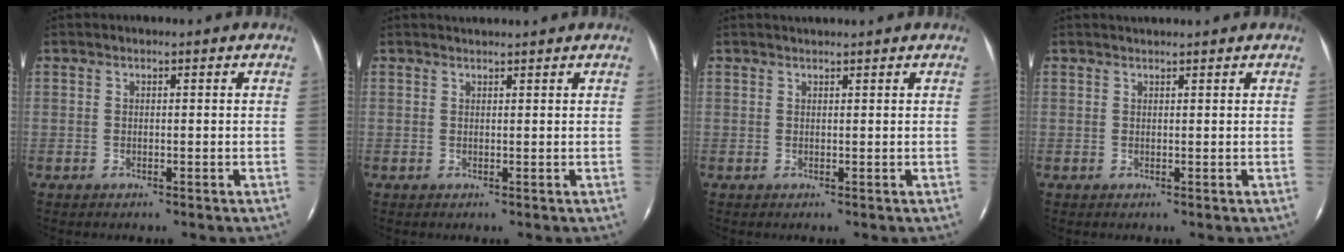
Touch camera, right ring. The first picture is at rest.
{"total": 1.4, "force": [1.4, -0.2, 0.2], "torque": [-0.009, -0.001, 0.020]}
{"total": 1.1, "force": [1.0, -0.2, 0.2], "torque": [-0.010, -0.002, 0.017]}
{"total": 1.1, "force": [1.0, -0.2, 0.2], "torque": [-0.009, -0.002, 0.017]}